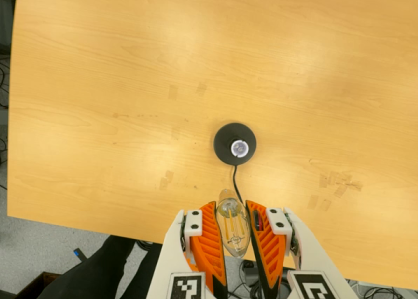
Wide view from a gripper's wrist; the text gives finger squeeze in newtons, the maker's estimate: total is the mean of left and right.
{"total": 21.6, "left": 24.3, "right": 18.9}